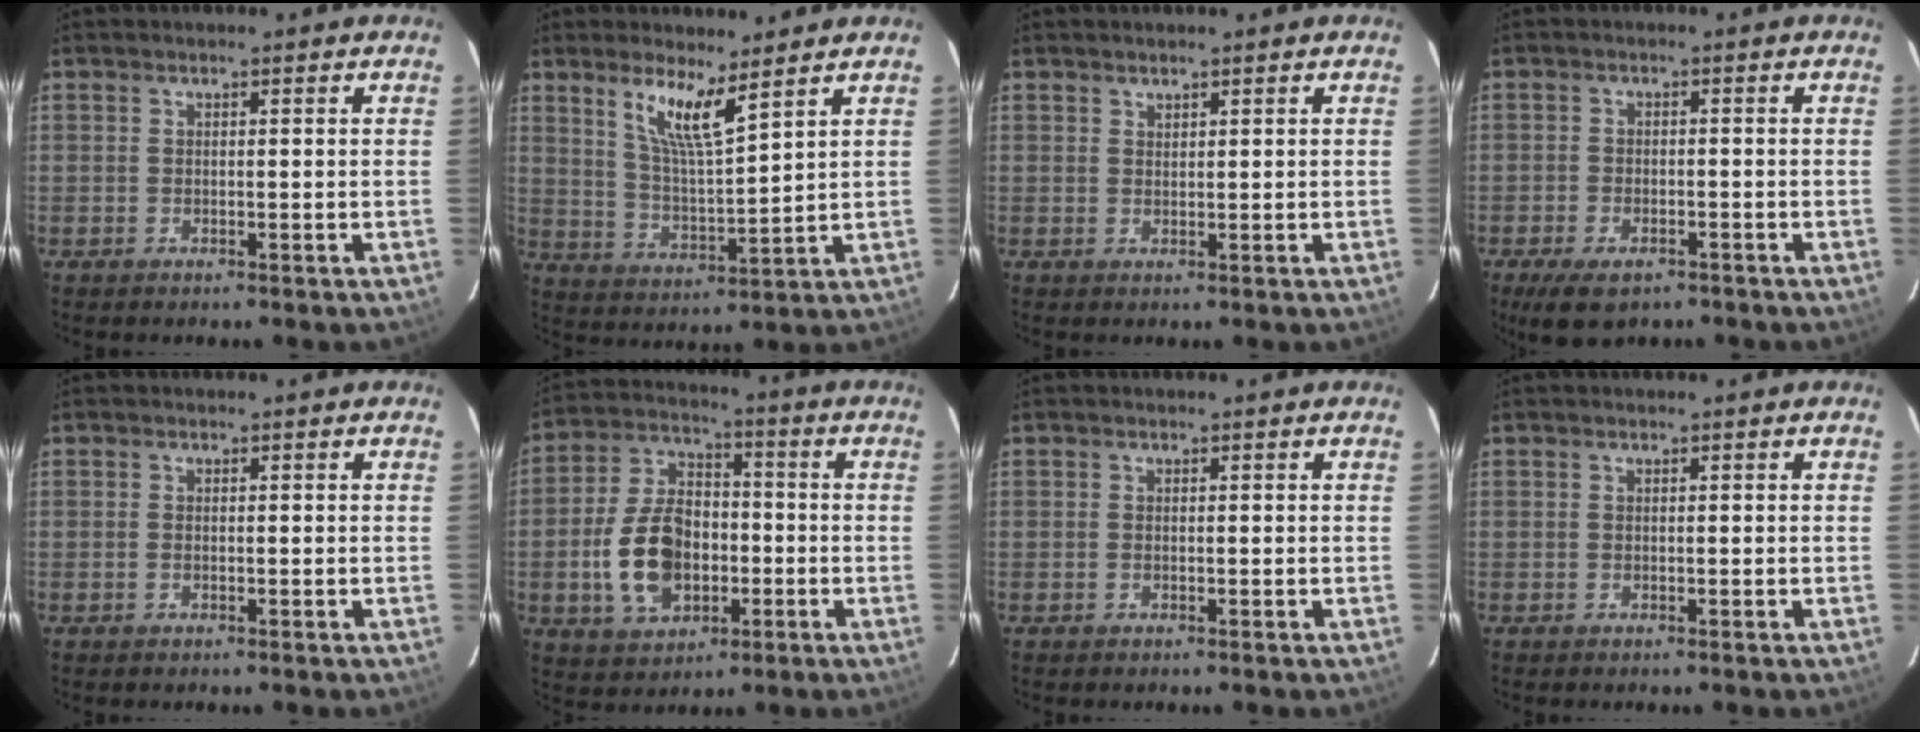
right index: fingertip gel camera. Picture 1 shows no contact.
{"total": 8.7, "force": [5.8, 1.0, 6.4], "torque": [-0.118, -0.007, 0.116]}
{"total": 0.9, "force": [0.8, 0.3, 0.1], "torque": [-0.002, 0.002, 0.016]}
{"total": 7.3, "force": [-4.9, 3.4, 4.1], "torque": [-0.096, -0.018, -0.080]}
{"total": 0.5, "force": [-0.2, 0.3, 0.4], "torque": [-0.007, -0.001, -0.005]}
{"total": 14.3, "force": [-3.3, 9.3, 10.4], "torque": [-0.218, 0.016, -0.048]}
{"total": 0.0}
{"total": 0.0}